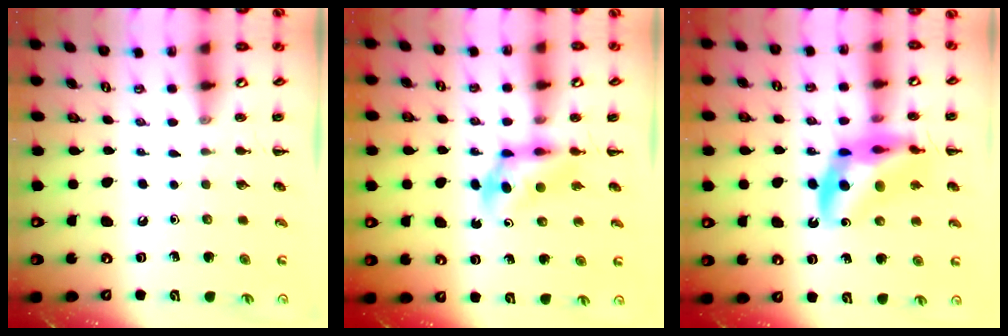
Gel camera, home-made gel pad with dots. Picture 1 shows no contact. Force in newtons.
{"total": 5.2, "press": 5.1, "slide": 1.1}
{"total": 16.2, "press": 15.7, "slide": 4.2}